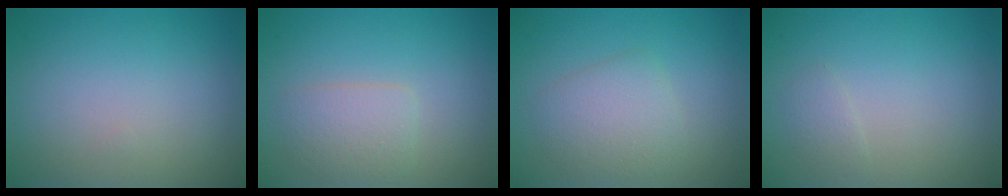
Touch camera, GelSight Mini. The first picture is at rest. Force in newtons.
{"total": 2.3, "press": 2.3, "slide": 0.1}
{"total": 3.0, "press": 3.0, "slide": 0.0}
{"total": 0.9, "press": 0.9, "slide": 0.0}